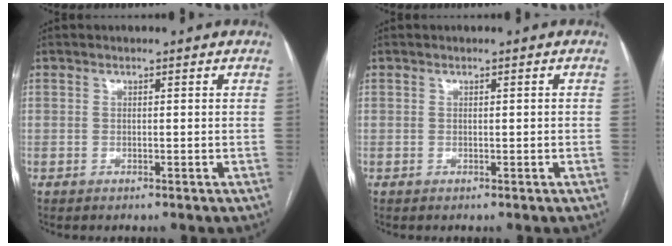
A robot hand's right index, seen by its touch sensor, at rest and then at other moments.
{"total": 0.0}